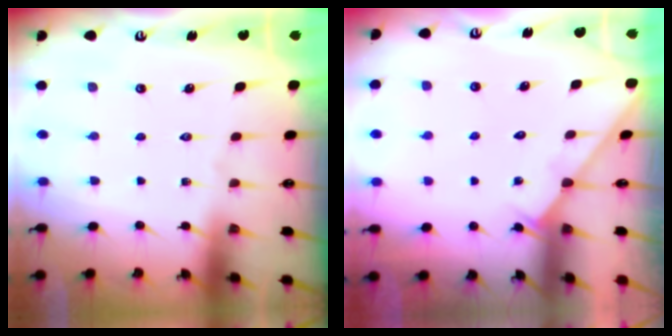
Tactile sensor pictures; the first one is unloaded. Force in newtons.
{"total": 2.8, "press": 2.8, "slide": 0.3}